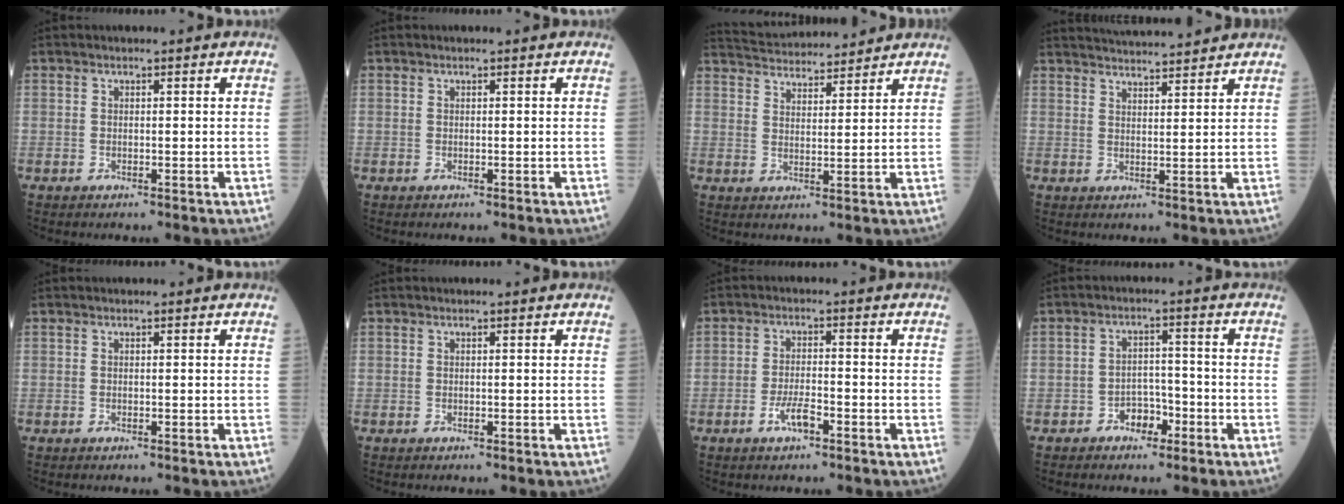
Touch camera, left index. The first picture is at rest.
{"total": 0.0}
{"total": 12.1, "force": [11.7, 1.6, 3.0], "torque": [-0.058, 0.027, 0.181]}
{"total": 10.1, "force": [9.7, 0.3, 2.9], "torque": [-0.051, 0.020, 0.141]}
{"total": 0.0}
{"total": 0.0}
{"total": 3.6, "force": [-2.1, 0.8, 2.8], "torque": [-0.059, 0.000, -0.040]}
{"total": 3.8, "force": [-2.3, 2.2, 1.9], "torque": [-0.028, 0.009, -0.039]}